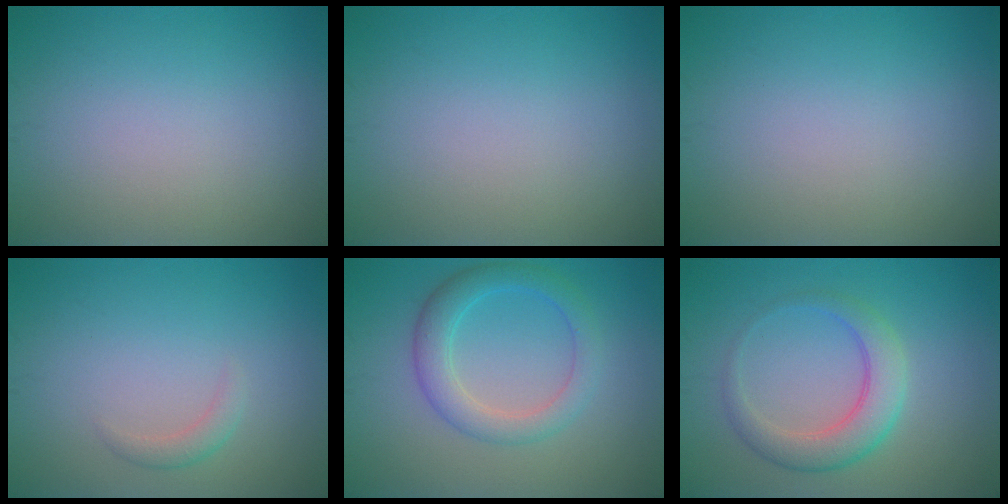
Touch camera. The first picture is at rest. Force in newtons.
{"total": 0.0}
{"total": 0.0}
{"total": 1.2, "press": 1.2, "slide": 0.1}
{"total": 3.8, "press": 3.8, "slide": 0.1}
{"total": 4.1, "press": 4.0, "slide": 0.3}